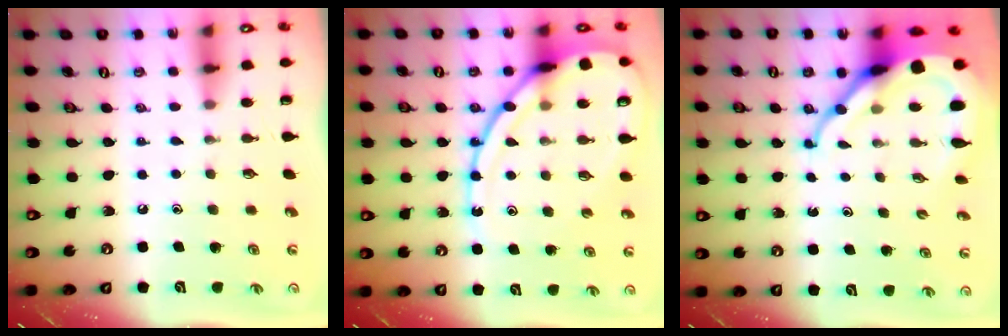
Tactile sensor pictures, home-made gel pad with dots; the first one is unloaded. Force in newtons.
{"total": 17.8, "press": 17.7, "slide": 1.6}
{"total": 12.0, "press": 11.9, "slide": 1.2}